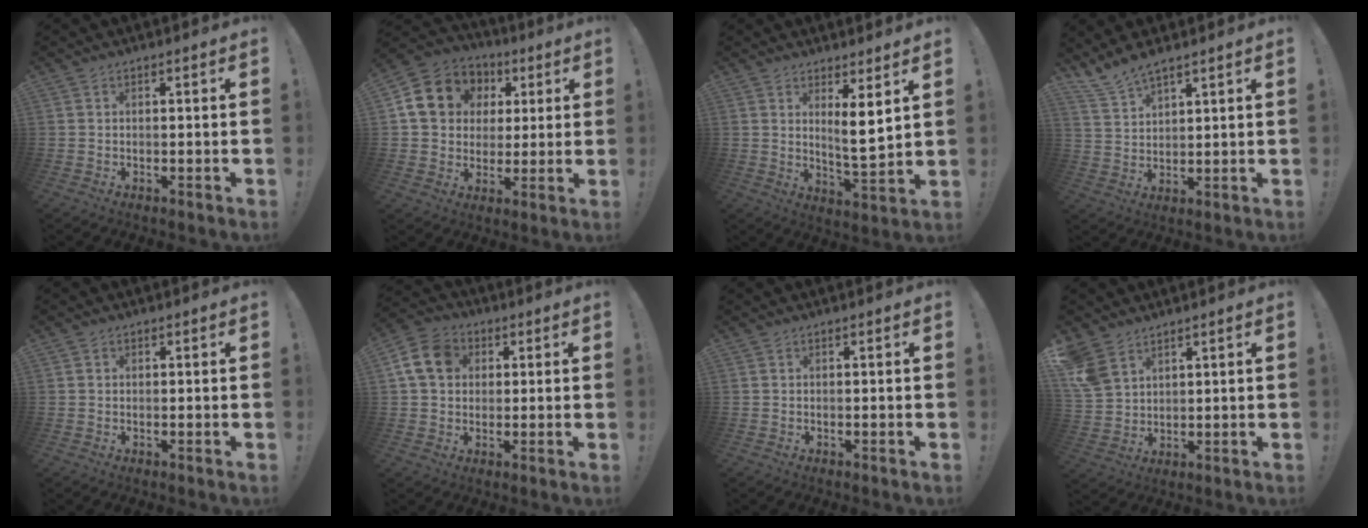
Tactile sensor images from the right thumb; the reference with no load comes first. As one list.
[{"total": 14.4, "force": [4.4, 12.2, 6.2], "torque": [-0.085, -0.010, 0.096]}, {"total": 7.5, "force": [3.8, 1.0, 6.4], "torque": [-0.090, -0.038, 0.064]}, {"total": 6.6, "force": [5.9, 1.4, 2.5], "torque": [-0.060, -0.031, 0.114]}, {"total": 0.5, "force": [0.1, 0.5, 0.0], "torque": [-0.001, 0.001, 0.003]}, {"total": 11.7, "force": [3.0, 9.4, 6.5], "torque": [-0.111, 0.008, 0.064]}, {"total": 0.0}, {"total": 7.9, "force": [5.4, 4.8, 3.2], "torque": [-0.070, -0.026, 0.112]}]